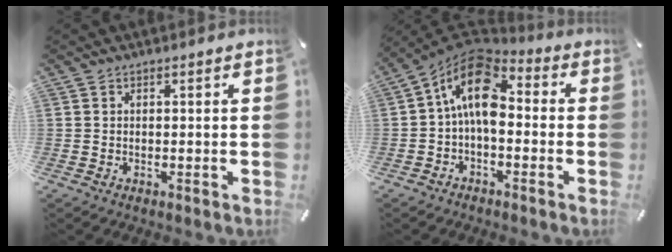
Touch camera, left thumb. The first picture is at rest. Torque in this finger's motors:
{"motor_torque": [0.32, 1.94, 1.85, -0.92, 0.63]}